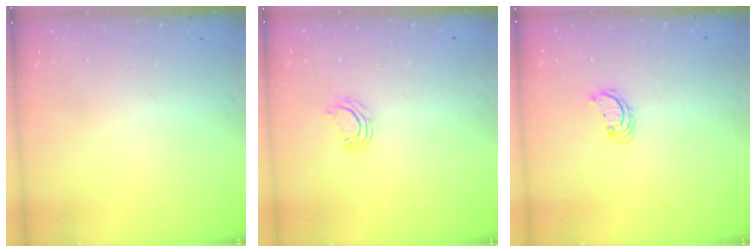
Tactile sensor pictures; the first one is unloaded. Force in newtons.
{"total": 5.0, "press": 4.9, "slide": 1.0}
{"total": 2.2, "press": 2.2, "slide": 0.2}